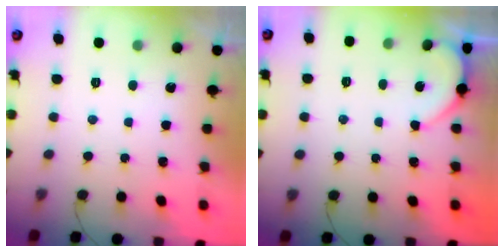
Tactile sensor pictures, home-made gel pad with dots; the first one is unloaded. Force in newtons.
{"total": 2.4, "press": 2.3, "slide": 0.3}